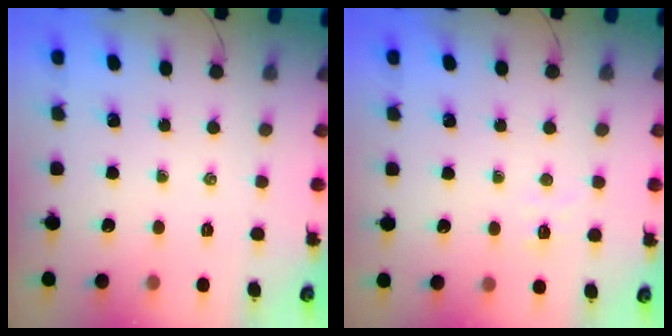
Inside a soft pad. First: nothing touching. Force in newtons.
{"total": 3.9, "press": 3.8, "slide": 0.8}